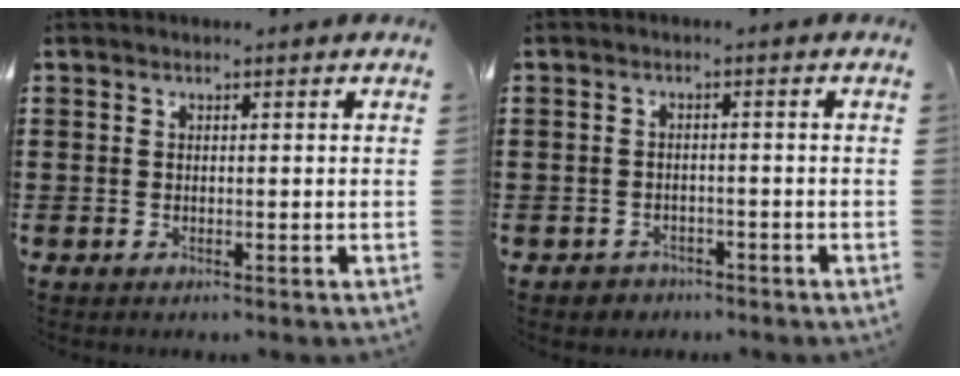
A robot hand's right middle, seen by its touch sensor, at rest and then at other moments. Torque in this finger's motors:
{"motor_torque": [0.00, 0.05, 0.01, 0.02]}